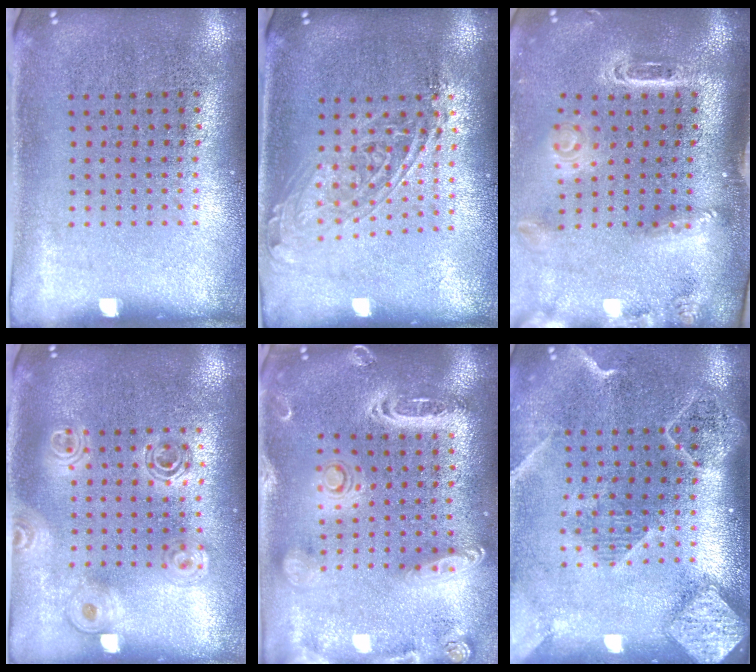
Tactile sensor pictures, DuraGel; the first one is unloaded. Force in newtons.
{"total": 1.7, "press": 1.4, "slide": 0.9}
{"total": 2.9, "press": 2.1, "slide": 2.1}
{"total": 1.6, "press": 1.4, "slide": 0.8}
{"total": 2.6, "press": 2.3, "slide": 1.2}
{"total": 2.5, "press": 2.0, "slide": 1.4}